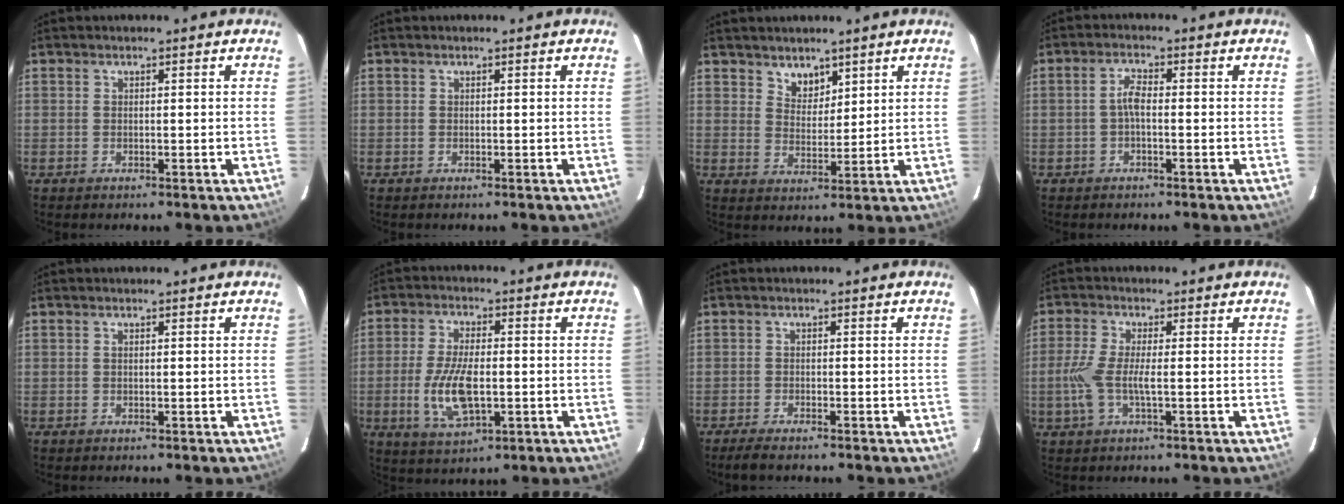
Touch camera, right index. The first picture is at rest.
{"total": 0.0}
{"total": 4.1, "force": [3.1, 2.5, 1.1], "torque": [-0.011, 0.004, 0.058]}
{"total": 2.5, "force": [-0.7, 0.8, 2.3], "torque": [-0.049, 0.009, -0.014]}
{"total": 0.0}
{"total": 10.4, "force": [-2.0, 4.5, 9.2], "torque": [-0.191, -0.007, -0.034]}
{"total": 3.3, "force": [-2.8, 0.3, 1.7], "torque": [-0.045, -0.011, -0.051]}
{"total": 6.2, "force": [-1.2, 1.3, 5.9], "torque": [-0.135, -0.002, -0.025]}